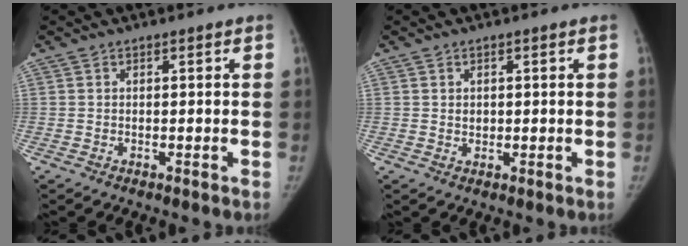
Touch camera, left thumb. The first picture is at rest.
{"total": 1.2, "force": [0.3, 1.0, 0.6], "torque": [-0.007, -0.001, 0.007]}